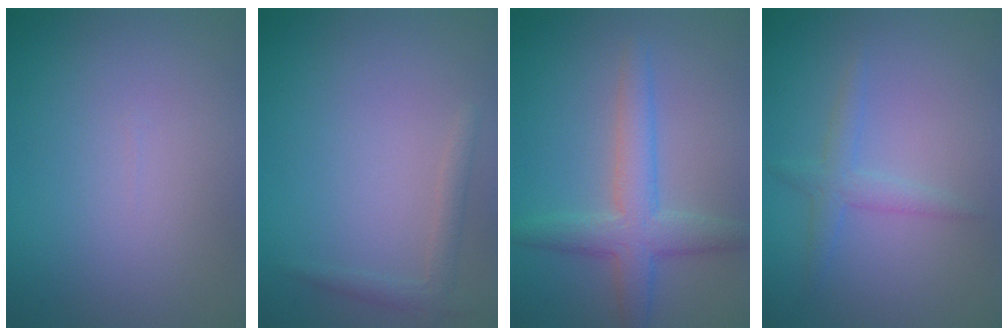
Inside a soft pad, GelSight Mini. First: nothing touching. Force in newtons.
{"total": 1.5, "press": 1.5, "slide": 0.1}
{"total": 4.4, "press": 4.4, "slide": 0.0}
{"total": 1.9, "press": 1.9, "slide": 0.1}